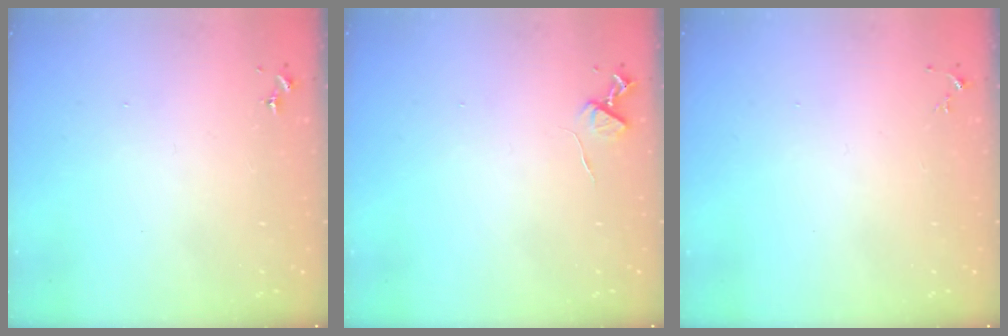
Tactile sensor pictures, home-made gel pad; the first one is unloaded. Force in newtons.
{"total": 5.7, "press": 5.6, "slide": 0.8}
{"total": 4.4, "press": 4.4, "slide": 0.6}